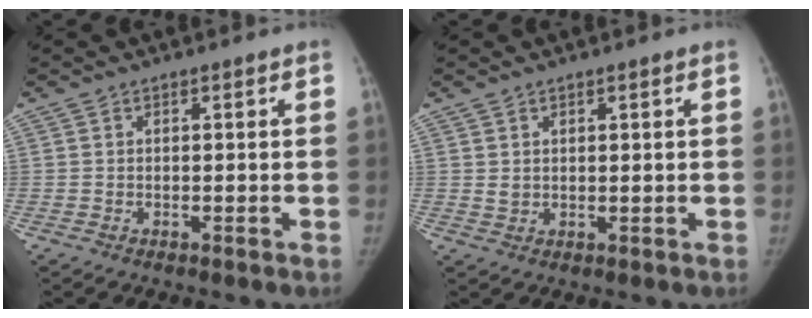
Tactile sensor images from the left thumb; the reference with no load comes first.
{"total": 1.5, "force": [0.8, 1.0, 0.8], "torque": [-0.007, -0.005, 0.018]}